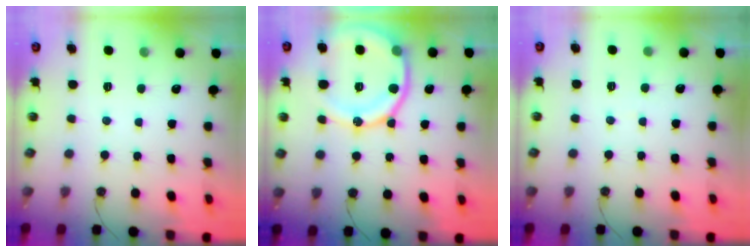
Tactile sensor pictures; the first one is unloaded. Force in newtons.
{"total": 17.1, "press": 17.1, "slide": 1.7}
{"total": 1.9, "press": 1.9, "slide": 0.2}